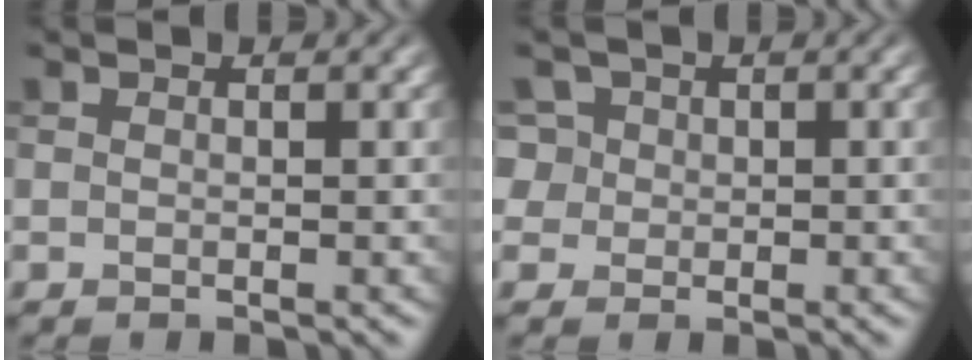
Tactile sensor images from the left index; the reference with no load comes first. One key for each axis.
{"total": 4.1, "fx": 1.5, "fy": 3.5, "fz": 1.5, "tx": -0.046, "ty": 0.019, "tz": 0.018}